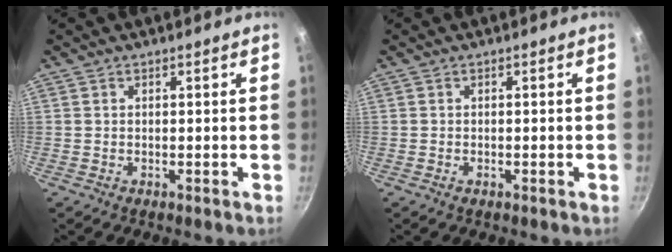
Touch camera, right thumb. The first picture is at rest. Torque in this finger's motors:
{"motor_torque": [-0.25, 0.07, -0.42, 0.00, 0.02]}